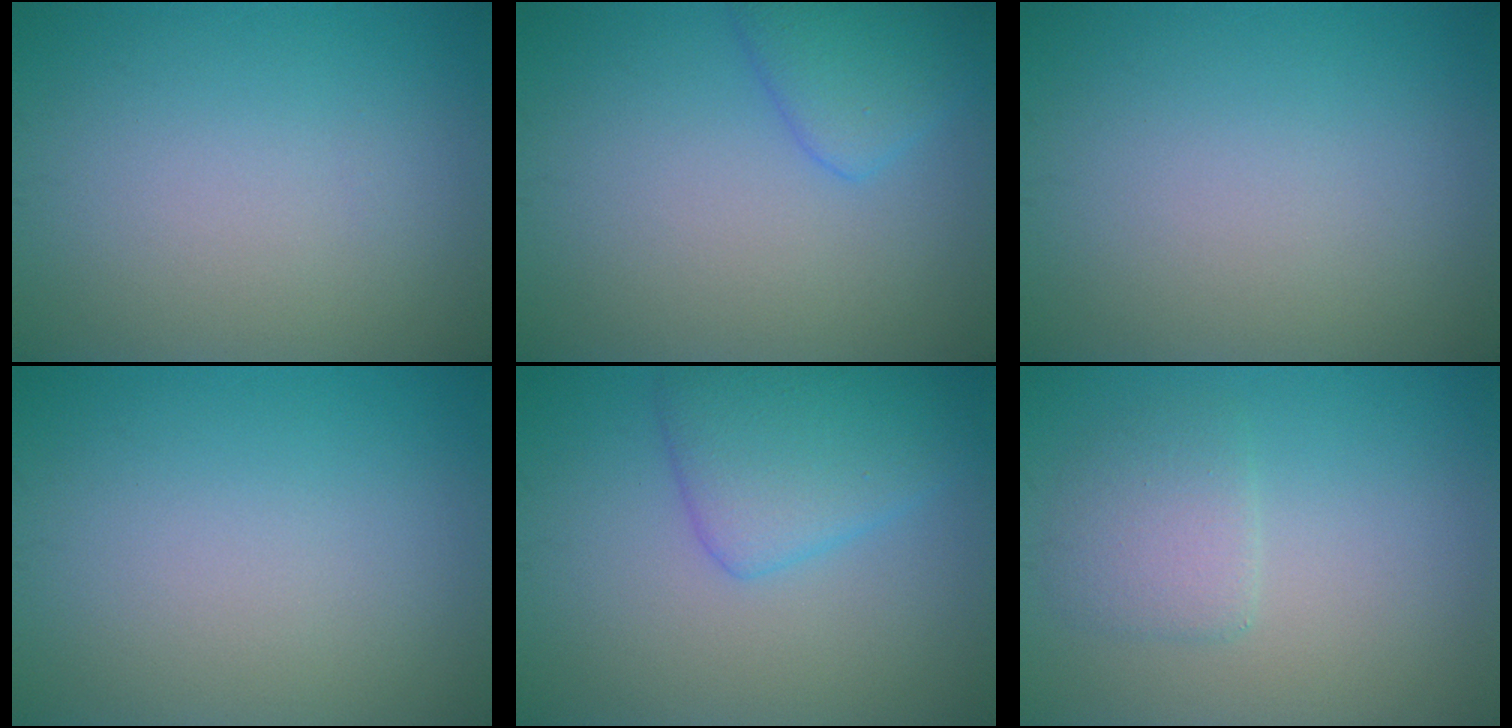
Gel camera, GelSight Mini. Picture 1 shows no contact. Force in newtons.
{"total": 2.9, "press": 2.9, "slide": 0.2}
{"total": 0.0}
{"total": 0.0}
{"total": 4.5, "press": 4.5, "slide": 0.2}
{"total": 2.5, "press": 2.5, "slide": 0.2}